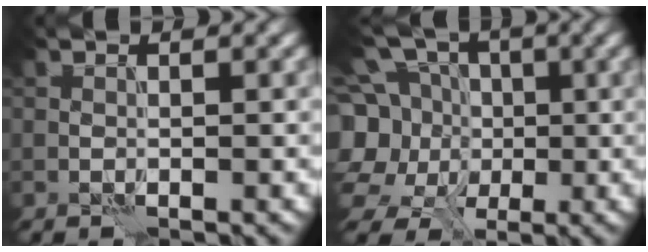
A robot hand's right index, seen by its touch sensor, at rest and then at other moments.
{"total": 12.0, "force": [1.2, 10.4, 5.9], "torque": [-0.146, 0.025, -0.011]}